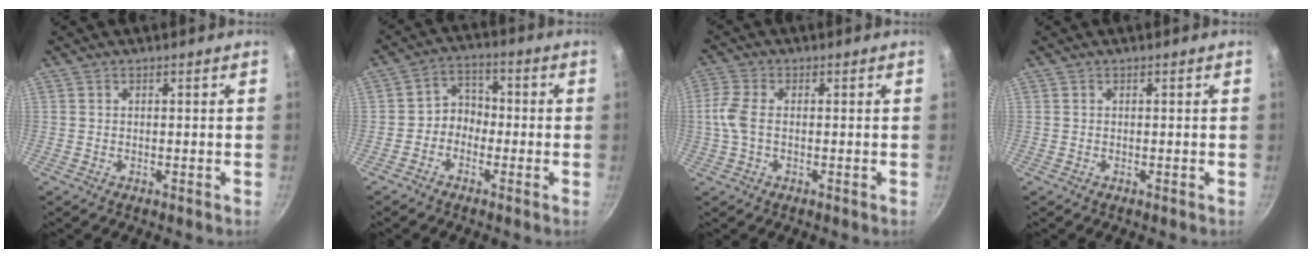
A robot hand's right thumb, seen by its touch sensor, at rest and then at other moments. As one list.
[{"total": 4.7, "force": [-1.6, 3.9, 2.2], "torque": [-0.005, 0.029, -0.037]}, {"total": 5.0, "force": [-0.3, 2.8, 4.1], "torque": [-0.100, 0.009, -0.013]}, {"total": 0.0}]